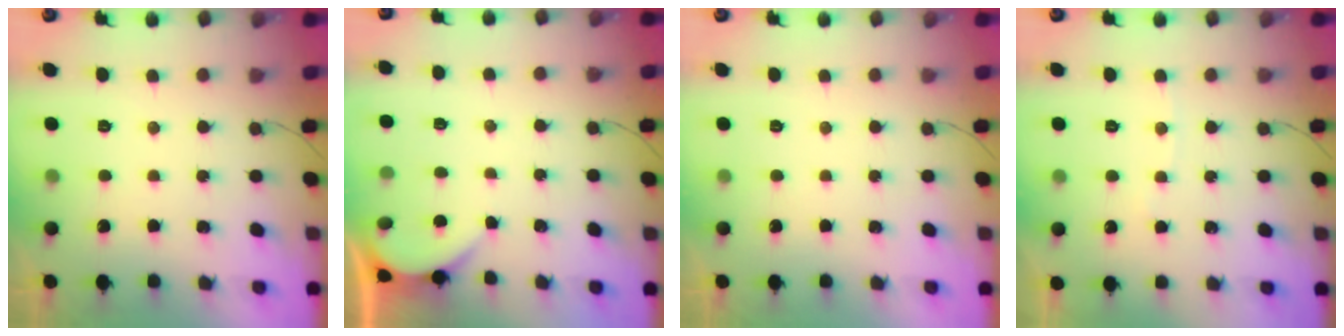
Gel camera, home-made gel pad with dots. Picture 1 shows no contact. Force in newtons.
{"total": 2.7, "press": 2.7, "slide": 0.3}
{"total": 0.0}
{"total": 2.1, "press": 2.0, "slide": 0.3}